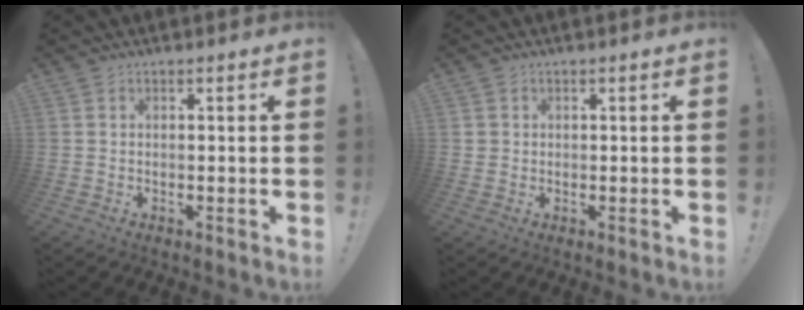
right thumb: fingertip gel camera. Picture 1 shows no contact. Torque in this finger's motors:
{"motor_torque": [-0.15, -0.06, -0.11, 0.13, 0.00]}